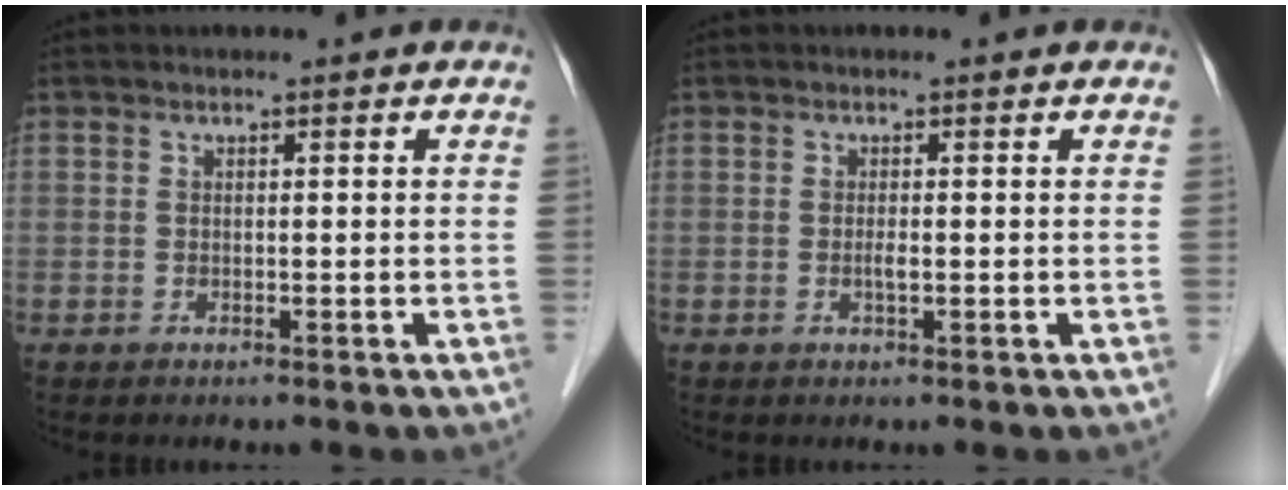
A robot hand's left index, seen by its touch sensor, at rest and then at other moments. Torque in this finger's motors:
{"motor_torque": [0.35, 0.24, 0.02, 0.00]}